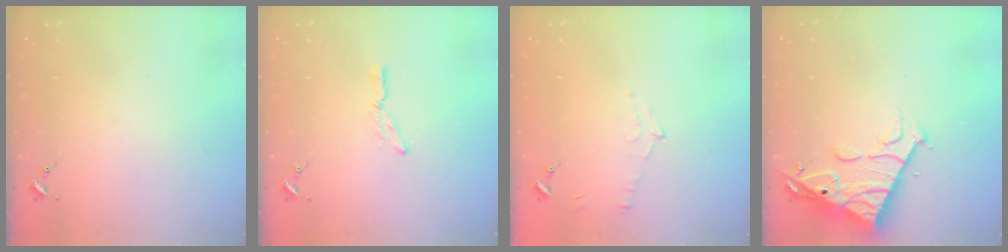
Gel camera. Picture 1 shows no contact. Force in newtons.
{"total": 6.4, "press": 6.4, "slide": 0.3}
{"total": 5.4, "press": 5.4, "slide": 0.7}
{"total": 15.6, "press": 15.5, "slide": 1.5}